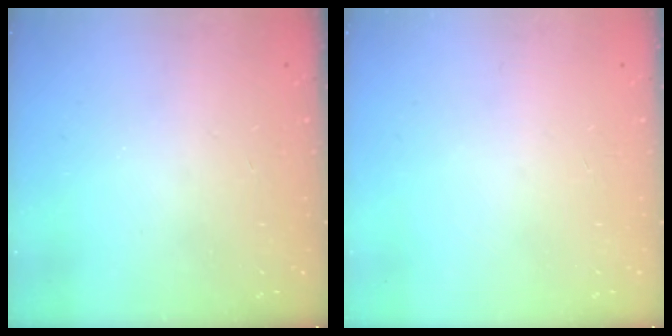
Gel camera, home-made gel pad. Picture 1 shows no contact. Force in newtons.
{"total": 0.0}